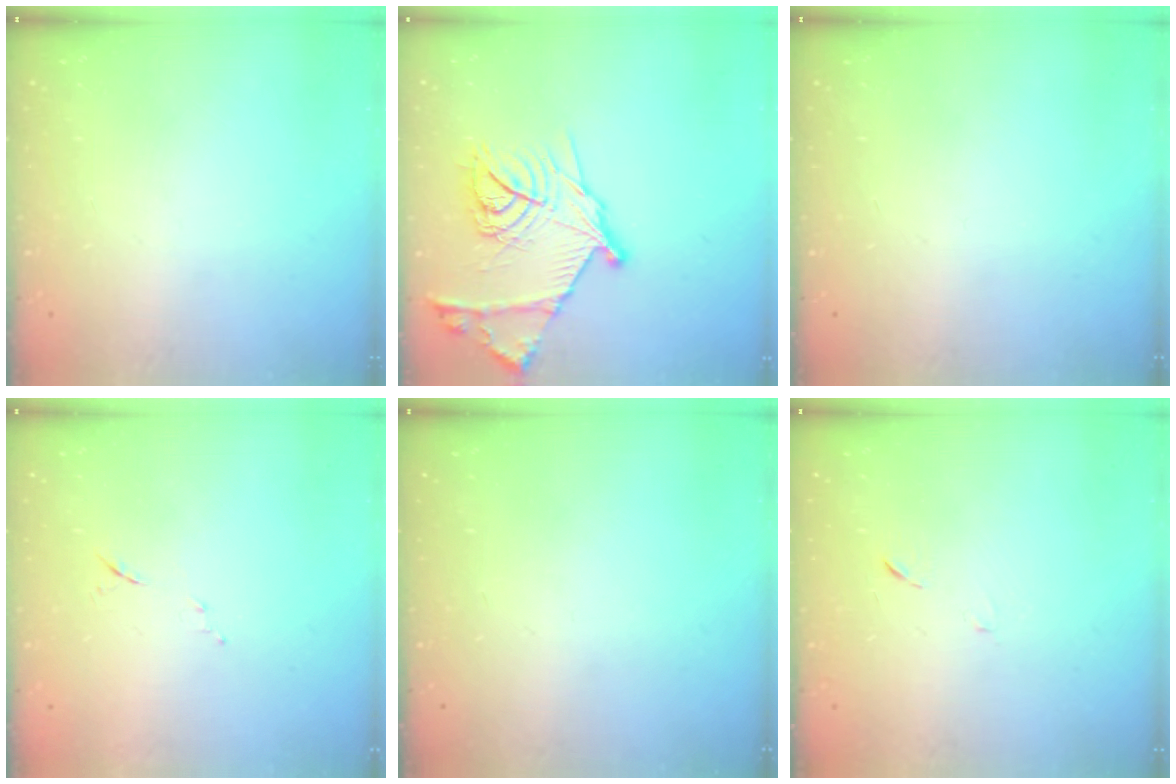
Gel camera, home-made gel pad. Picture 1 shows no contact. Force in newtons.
{"total": 19.6, "press": 19.5, "slide": 1.5}
{"total": 0.0}
{"total": 5.5, "press": 5.4, "slide": 1.1}
{"total": 0.0}
{"total": 5.0, "press": 4.9, "slide": 0.6}